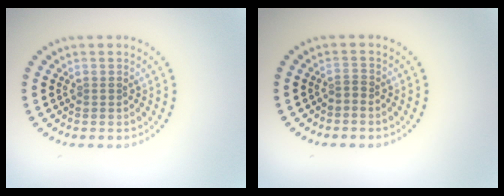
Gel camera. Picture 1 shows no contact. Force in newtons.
{"total": 0.7, "press": 0.3, "slide": 0.6}